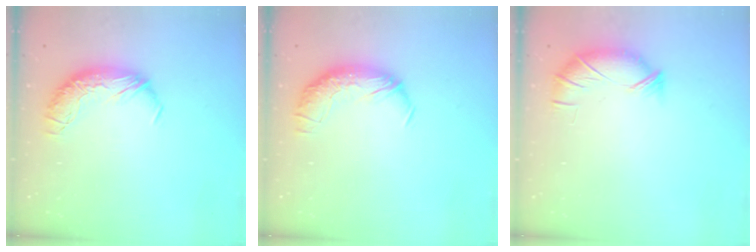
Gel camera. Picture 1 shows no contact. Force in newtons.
{"total": 1.7, "press": 0.6, "slide": 1.6}
{"total": 4.8, "press": 4.6, "slide": 1.2}